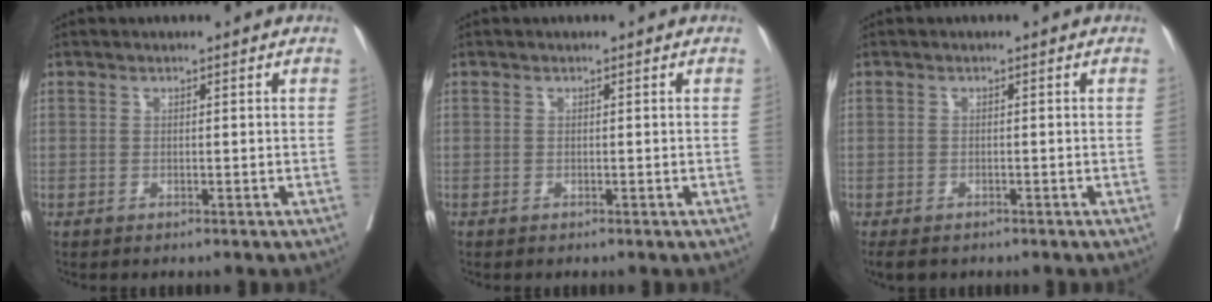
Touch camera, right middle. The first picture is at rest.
{"total": 0.0}
{"total": 3.3, "force": [-2.6, 1.4, 1.4], "torque": [-0.023, -0.008, -0.036]}